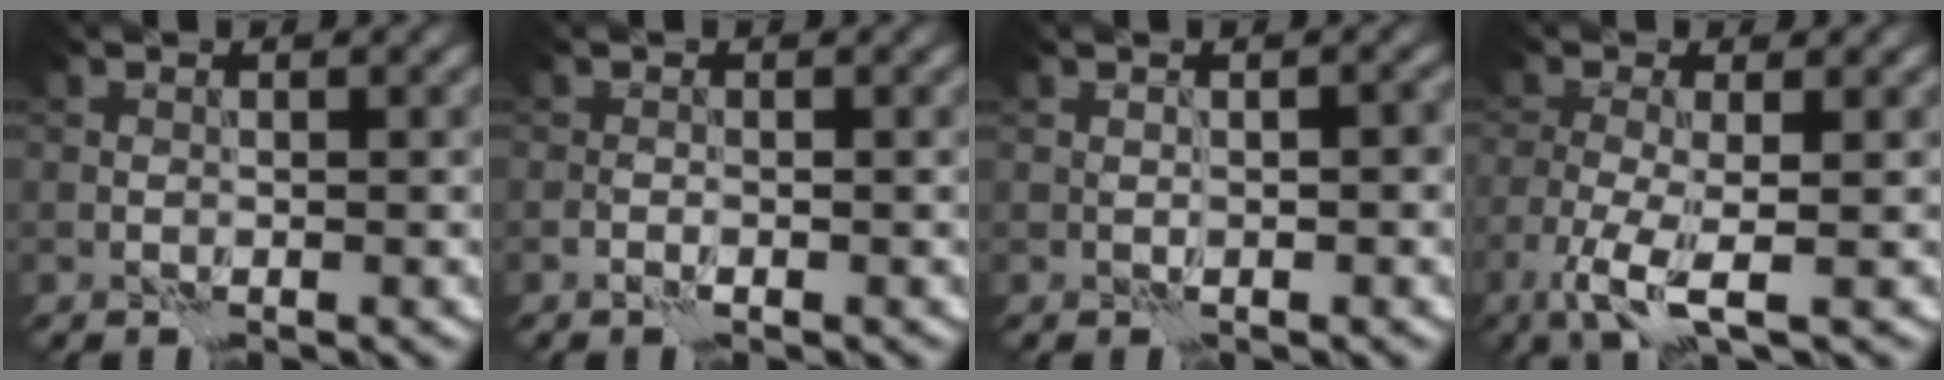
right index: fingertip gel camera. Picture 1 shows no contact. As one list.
[{"total": 0.8, "force": [-0.4, 0.2, 0.6], "torque": [-0.014, 0.001, -0.009]}, {"total": 1.6, "force": [0.0, 0.7, 1.5], "torque": [-0.024, 0.002, 0.004]}, {"total": 4.5, "force": [-1.8, 1.1, 3.9], "torque": [-0.087, -0.009, -0.042]}]